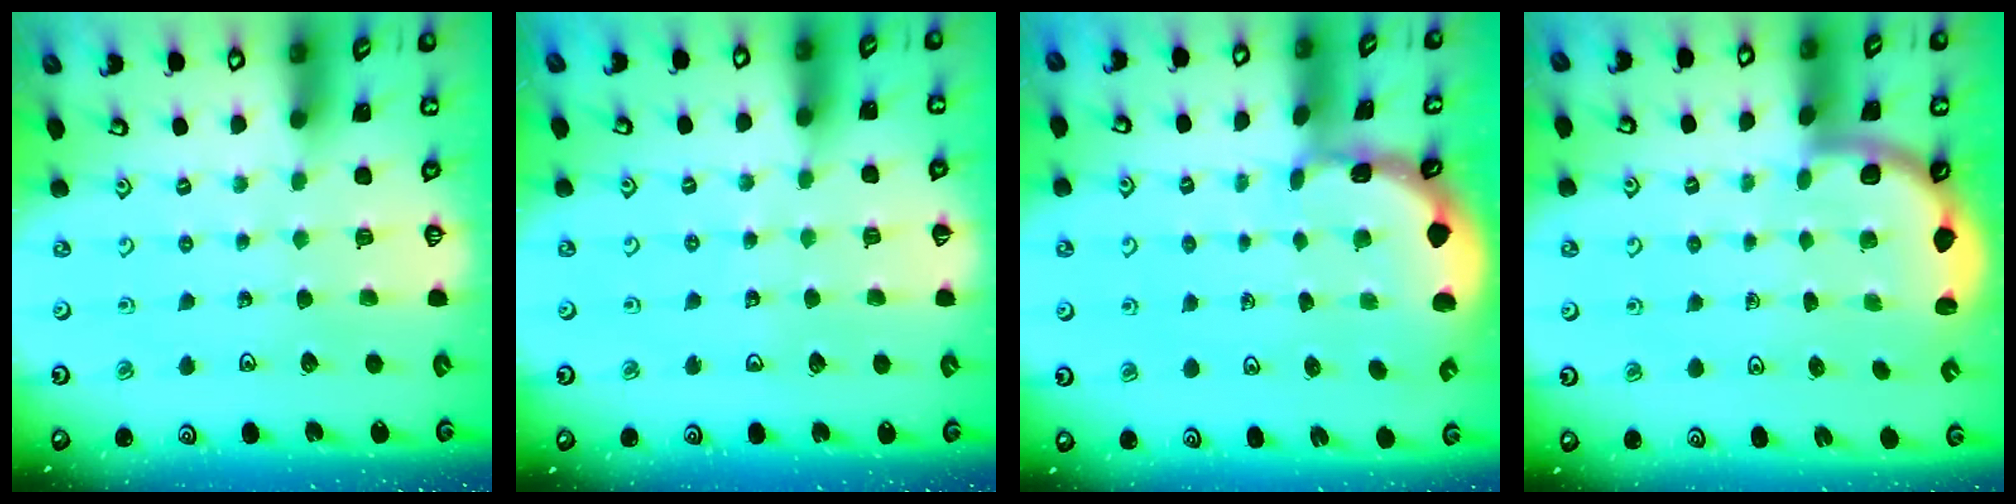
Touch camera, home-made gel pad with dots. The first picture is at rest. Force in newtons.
{"total": 3.8, "press": 3.8, "slide": 0.5}
{"total": 1.0, "press": 1.0, "slide": 0.0}
{"total": 2.6, "press": 2.6, "slide": 0.3}